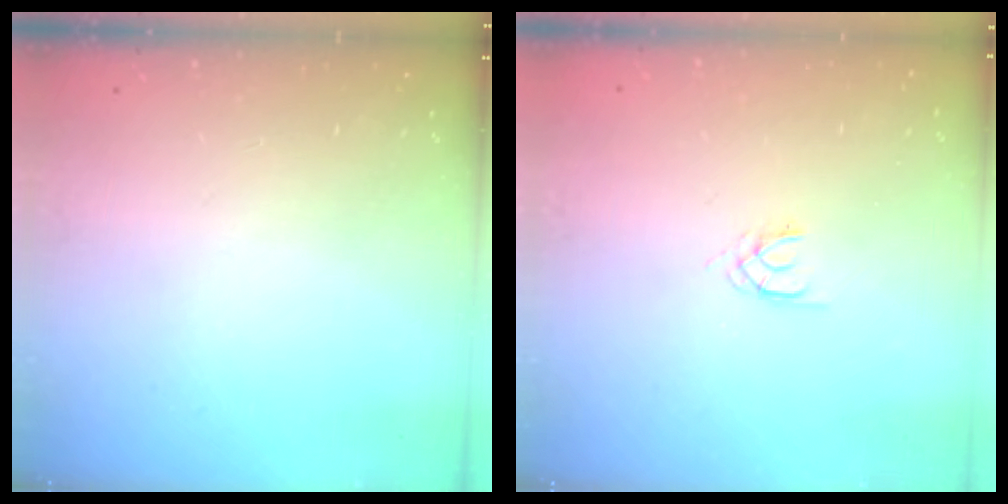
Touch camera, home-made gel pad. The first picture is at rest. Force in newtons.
{"total": 1.3, "press": 1.2, "slide": 0.3}